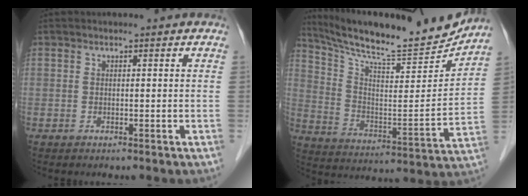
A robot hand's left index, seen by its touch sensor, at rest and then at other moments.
{"total": 19.9, "force": [18.6, 1.2, 7.0], "torque": [-0.132, -0.044, 0.289]}